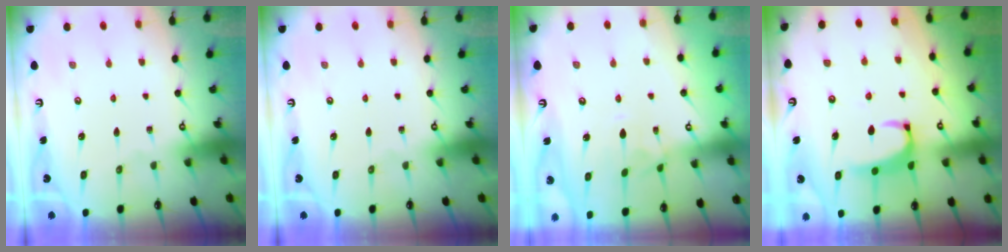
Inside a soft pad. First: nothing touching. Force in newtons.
{"total": 0.0}
{"total": 1.3, "press": 1.0, "slide": 0.8}
{"total": 2.6, "press": 2.5, "slide": 0.7}